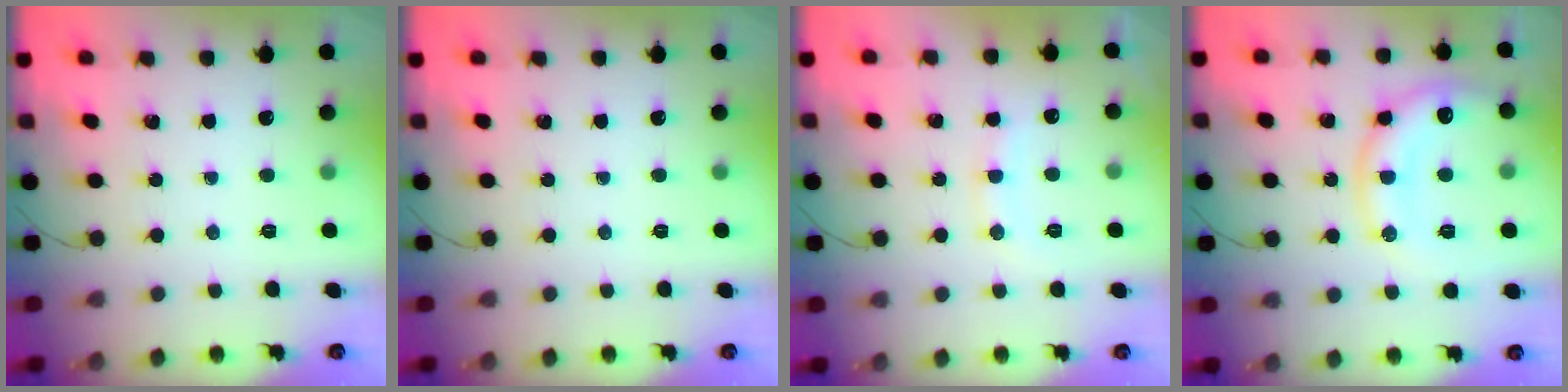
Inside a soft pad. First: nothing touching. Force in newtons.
{"total": 0.0}
{"total": 9.9, "press": 9.9, "slide": 1.2}
{"total": 14.9, "press": 14.9, "slide": 1.1}